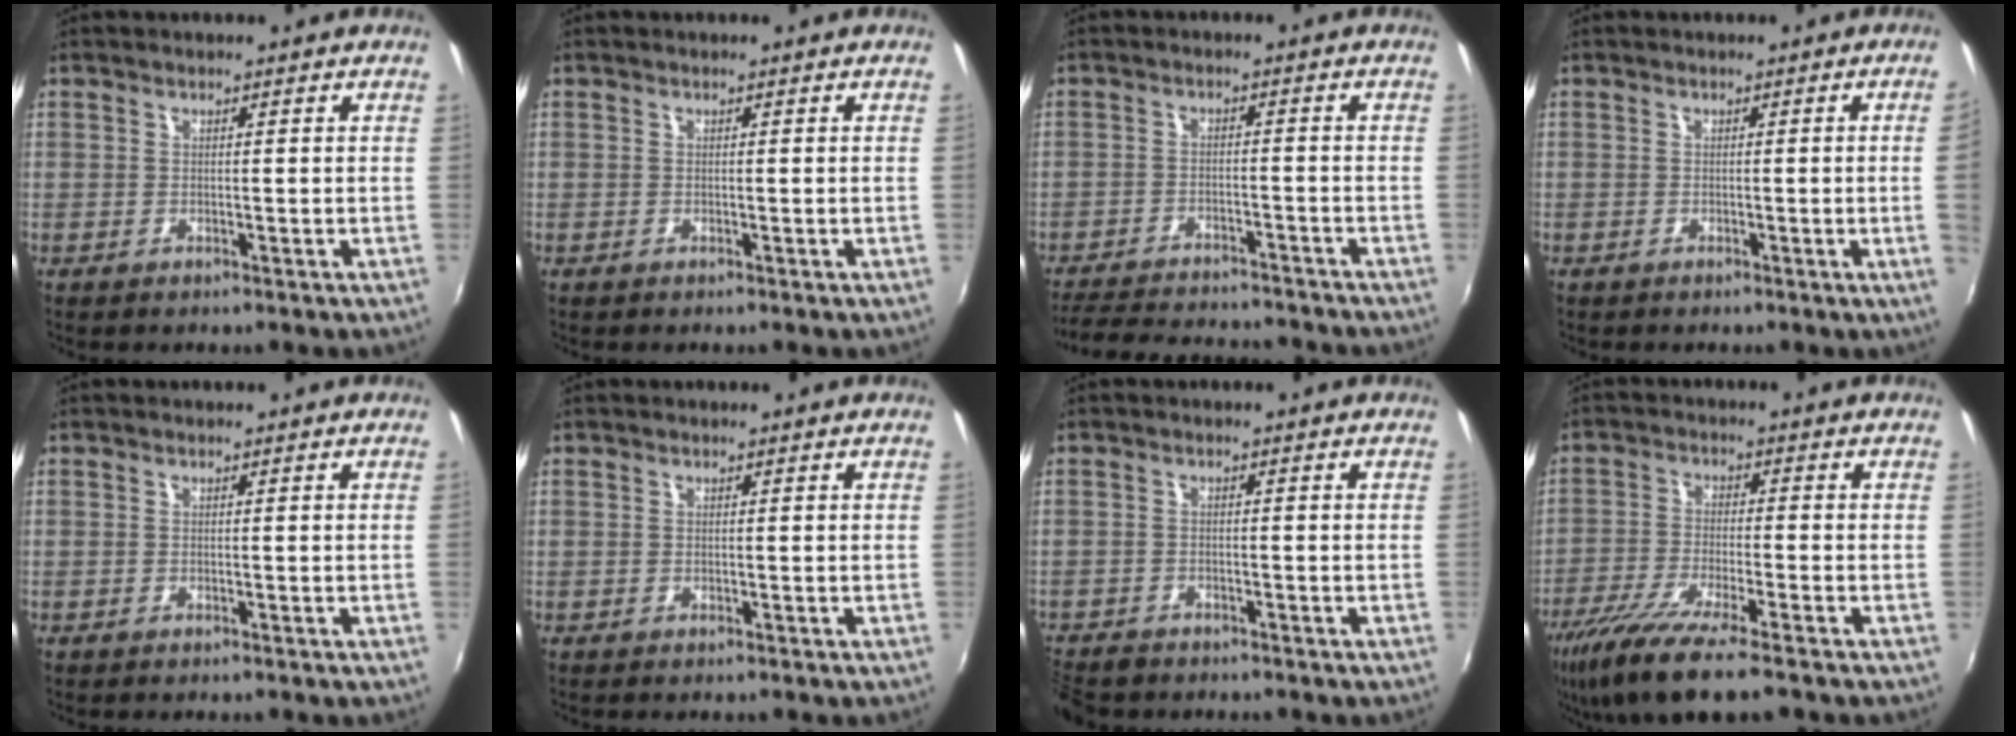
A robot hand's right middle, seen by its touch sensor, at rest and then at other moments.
{"total": 0.0}
{"total": 16.6, "force": [-14.8, 3.6, 6.6], "torque": [-0.139, -0.016, -0.211]}
{"total": 2.9, "force": [-0.1, -1.7, 2.4], "torque": [-0.033, -0.015, 0.004]}
{"total": 0.0}
{"total": 0.0}
{"total": 5.7, "force": [-5.0, 2.3, 1.6], "torque": [-0.057, -0.021, -0.091]}
{"total": 12.7, "force": [-9.3, 1.6, 8.5], "torque": [-0.186, -0.046, -0.169]}